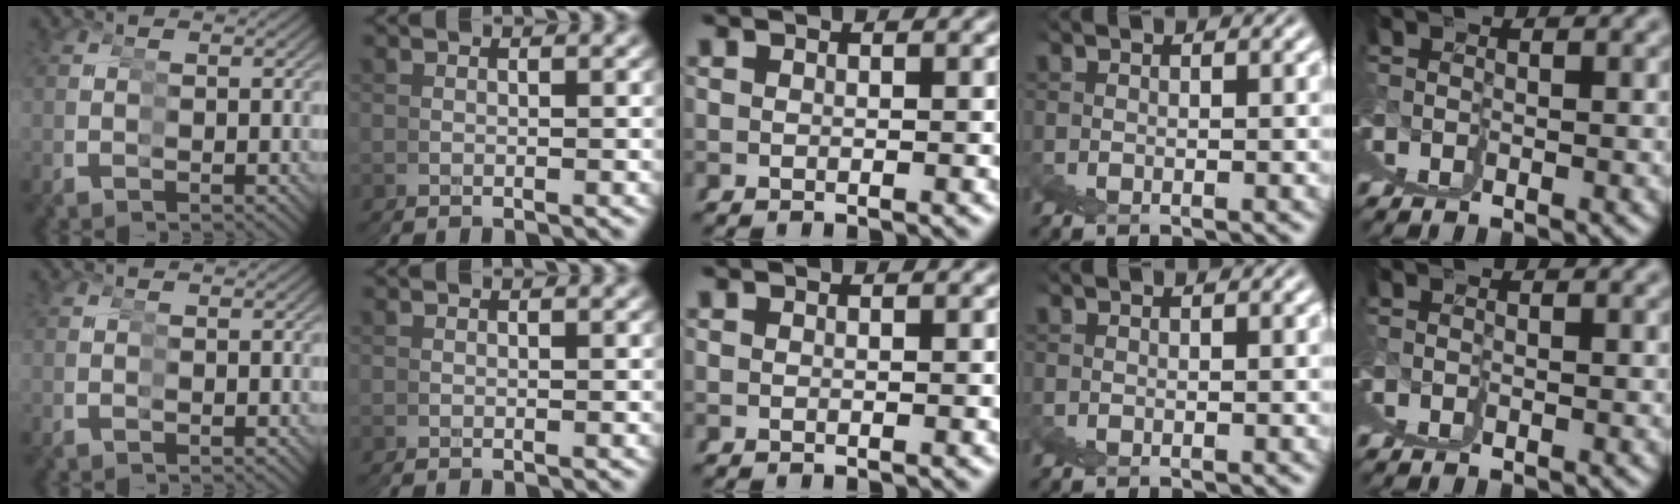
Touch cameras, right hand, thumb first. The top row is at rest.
{}